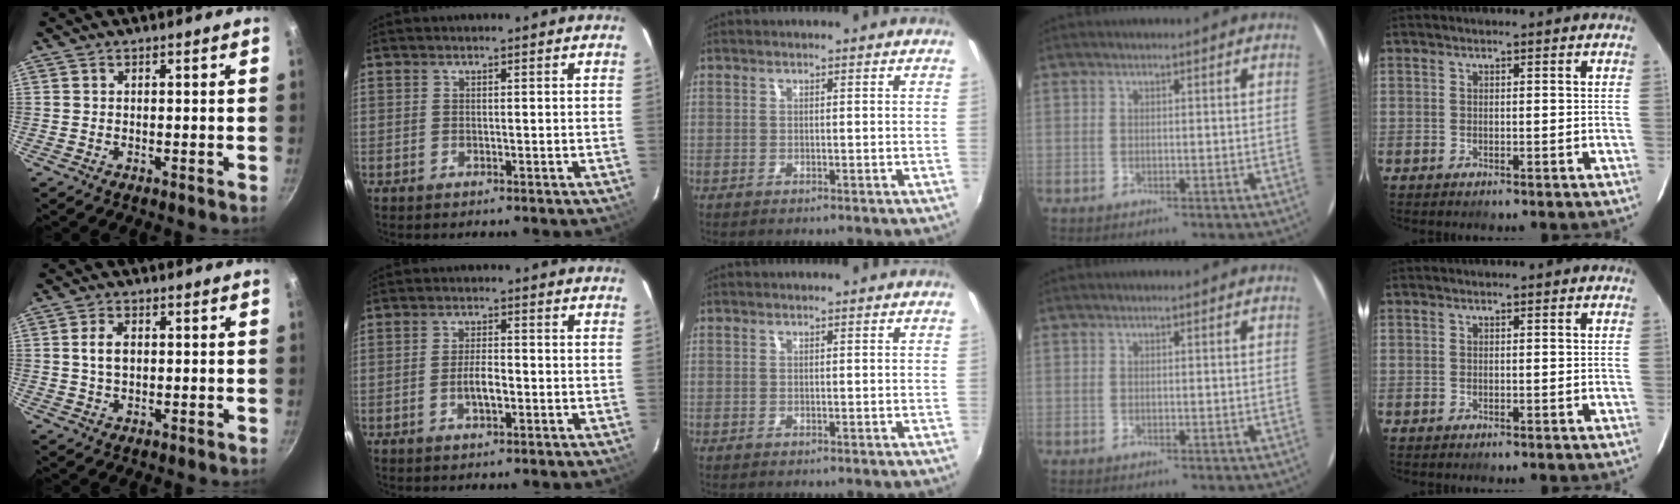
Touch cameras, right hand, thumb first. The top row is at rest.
{"thumb": {"total": 3.8, "force": [0.5, 2.3, 3.0], "torque": [-0.048, 0.005, 0.008]}, "index": {"total": 3.7, "force": [-1.2, 1.3, 3.3], "torque": [-0.062, -0.001, -0.019]}}